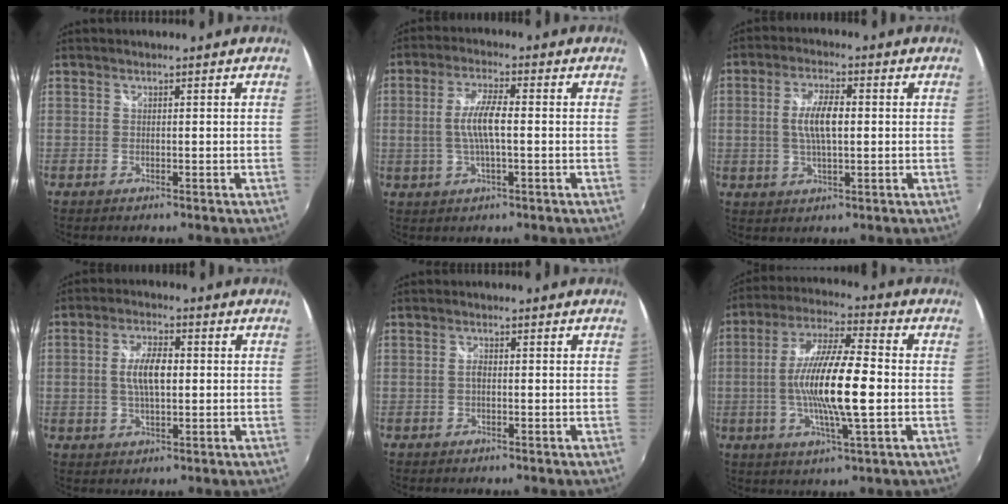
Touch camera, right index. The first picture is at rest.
{"total": 7.0, "force": [-0.4, 1.7, 6.8], "torque": [-0.131, 0.002, -0.004]}
{"total": 7.3, "force": [0.3, 2.8, 6.7], "torque": [-0.129, 0.005, 0.007]}
{"total": 7.2, "force": [0.4, 3.1, 6.5], "torque": [-0.122, 0.007, 0.008]}
{"total": 1.1, "force": [-0.2, 0.6, 0.9], "torque": [-0.019, 0.003, -0.006]}
{"total": 15.3, "force": [-1.9, 2.4, 15.0], "torque": [-0.284, -0.002, -0.039]}